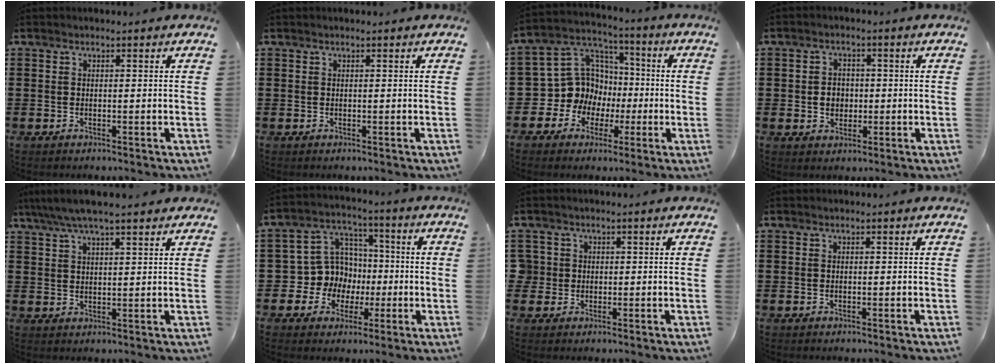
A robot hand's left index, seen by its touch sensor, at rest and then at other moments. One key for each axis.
{"total": 0.0}
{"total": 10.7, "fx": -0.9, "fy": 10.4, "fz": 2.5, "tx": -0.106, "ty": -0.003, "tz": -0.010}
{"total": 3.1, "fx": -0.2, "fy": 2.6, "fz": 1.7, "tx": -0.032, "ty": 0.003, "tz": -0.010}
{"total": 5.1, "fx": 4.0, "fy": 0.7, "fz": 3.0, "tx": -0.068, "ty": -0.004, "tz": 0.071}
{"total": 9.0, "fx": -0.3, "fy": 8.9, "fz": 1.6, "tx": -0.083, "ty": 0.000, "tz": 0.000}
{"total": 2.2, "fx": 0.2, "fy": 2.2, "fz": 0.3, "tx": -0.024, "ty": 0.006, "tz": -0.003}
{"total": 0.0}